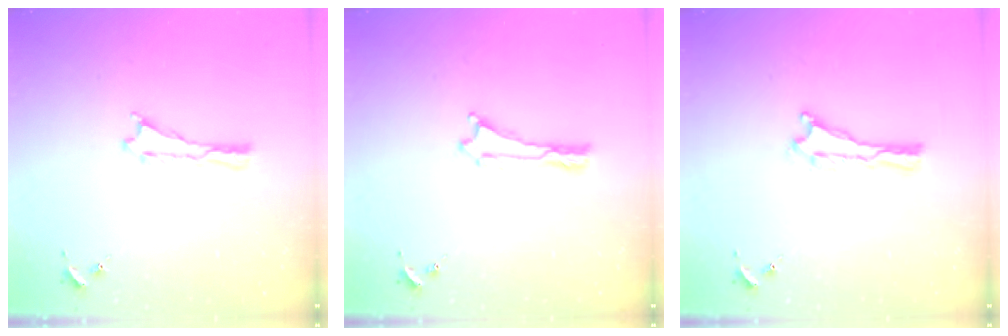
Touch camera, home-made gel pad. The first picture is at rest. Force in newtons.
{"total": 0.0}
{"total": 0.0}